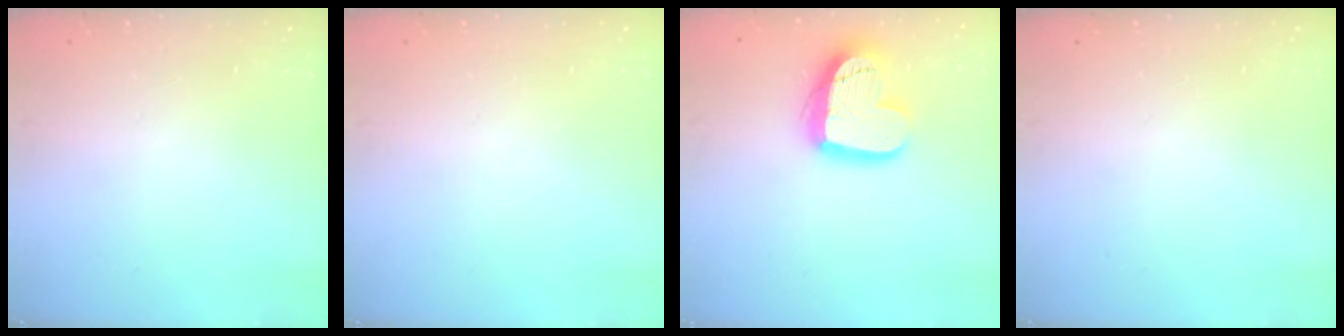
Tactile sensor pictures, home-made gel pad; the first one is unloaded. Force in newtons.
{"total": 0.0}
{"total": 16.1, "press": 16.1, "slide": 1.0}
{"total": 0.0}